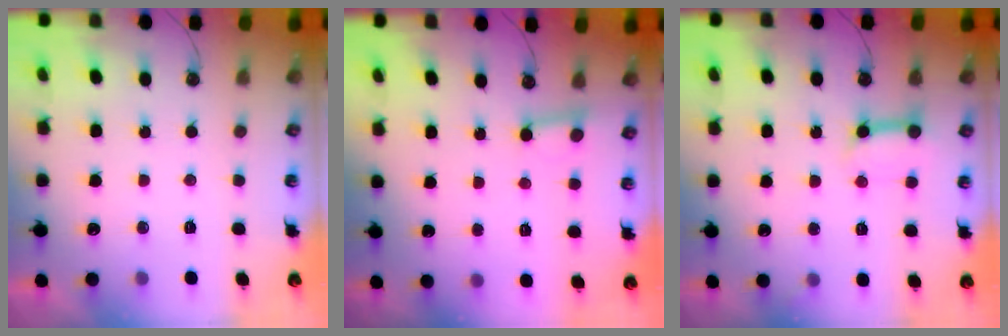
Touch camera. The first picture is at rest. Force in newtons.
{"total": 2.8, "press": 2.7, "slide": 0.6}
{"total": 10.7, "press": 10.6, "slide": 1.3}